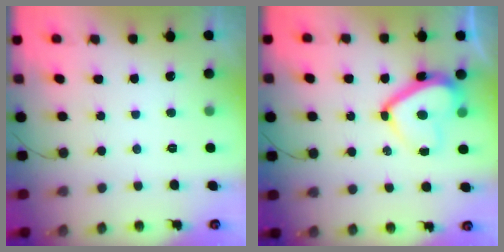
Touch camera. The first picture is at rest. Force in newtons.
{"total": 12.1, "press": 11.9, "slide": 1.9}